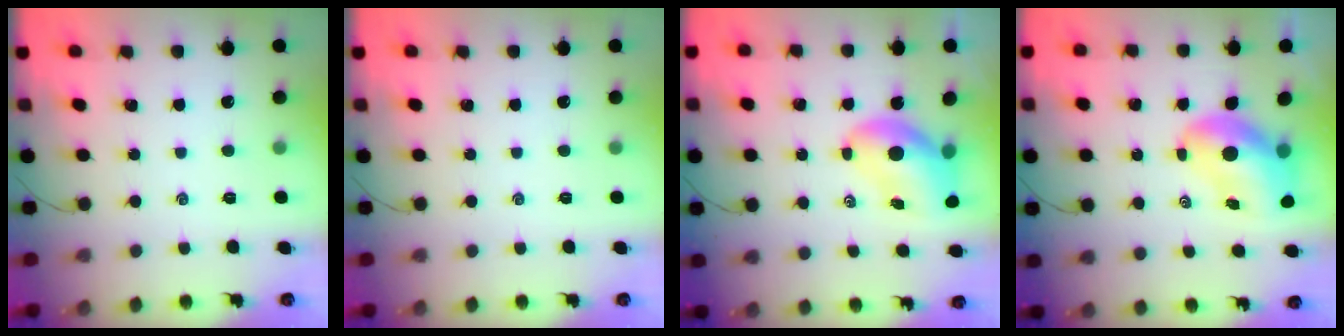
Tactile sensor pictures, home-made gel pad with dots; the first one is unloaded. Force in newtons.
{"total": 0.0}
{"total": 8.1, "press": 7.9, "slide": 2.0}
{"total": 9.4, "press": 8.9, "slide": 2.9}